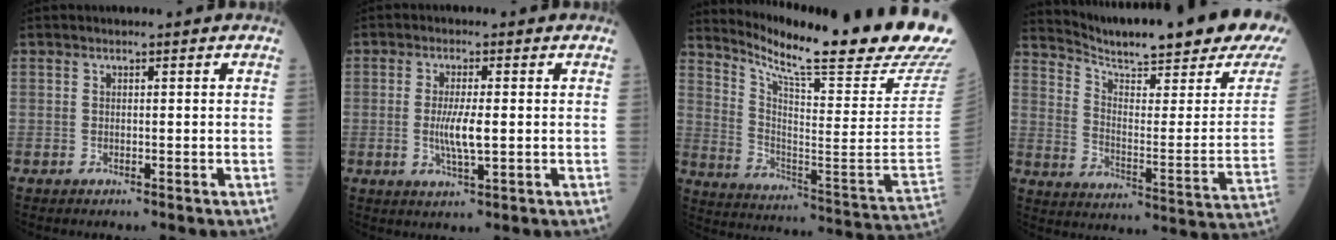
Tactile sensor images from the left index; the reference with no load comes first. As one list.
[{"total": 4.6, "force": [-0.7, 0.7, 4.5], "torque": [-0.096, -0.013, -0.010]}, {"total": 27.9, "force": [23.5, -0.8, 15.0], "torque": [-0.258, -0.120, 0.323]}, {"total": 23.7, "force": [20.6, 0.5, 11.6], "torque": [-0.186, -0.093, 0.275]}]